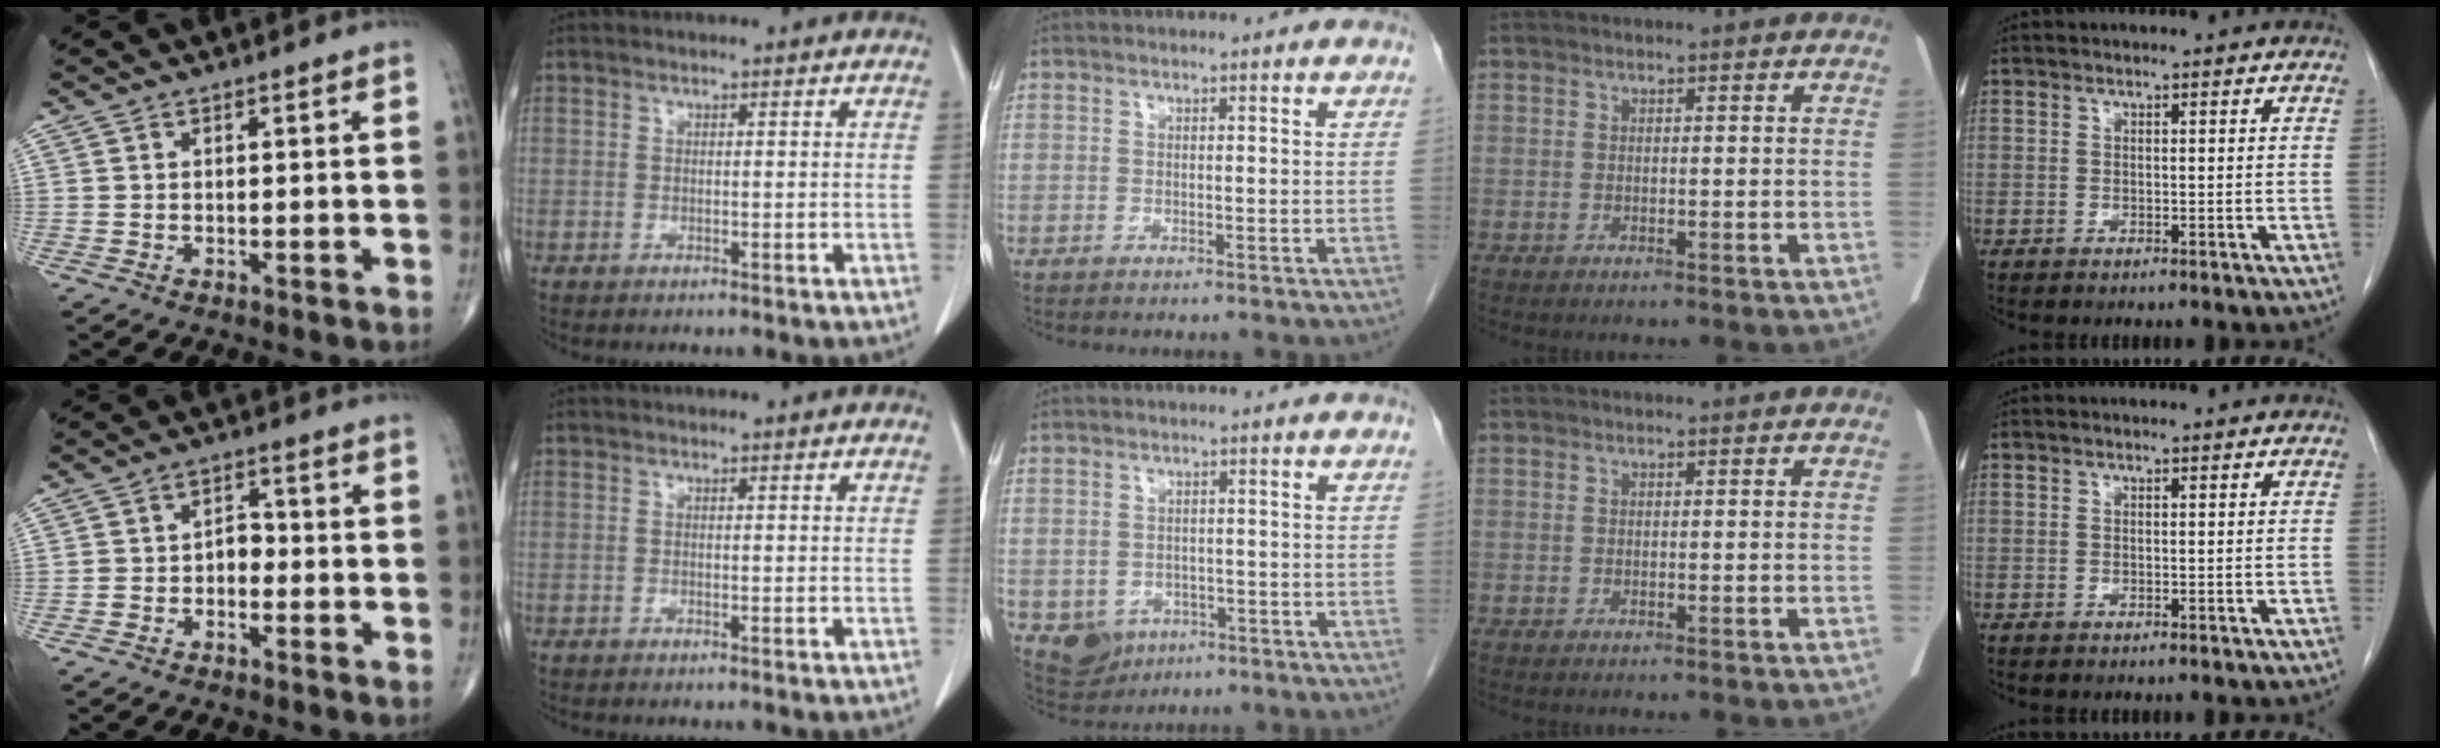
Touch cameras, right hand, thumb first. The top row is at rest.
{"thumb": {"total": 3.3, "force": [-1.3, 2.4, 1.9], "torque": [-0.016, 0.024, -0.031]}, "middle": {"total": 5.4, "force": [-2.5, 4.6, 1.4], "torque": [-0.022, 0.005, -0.028]}}